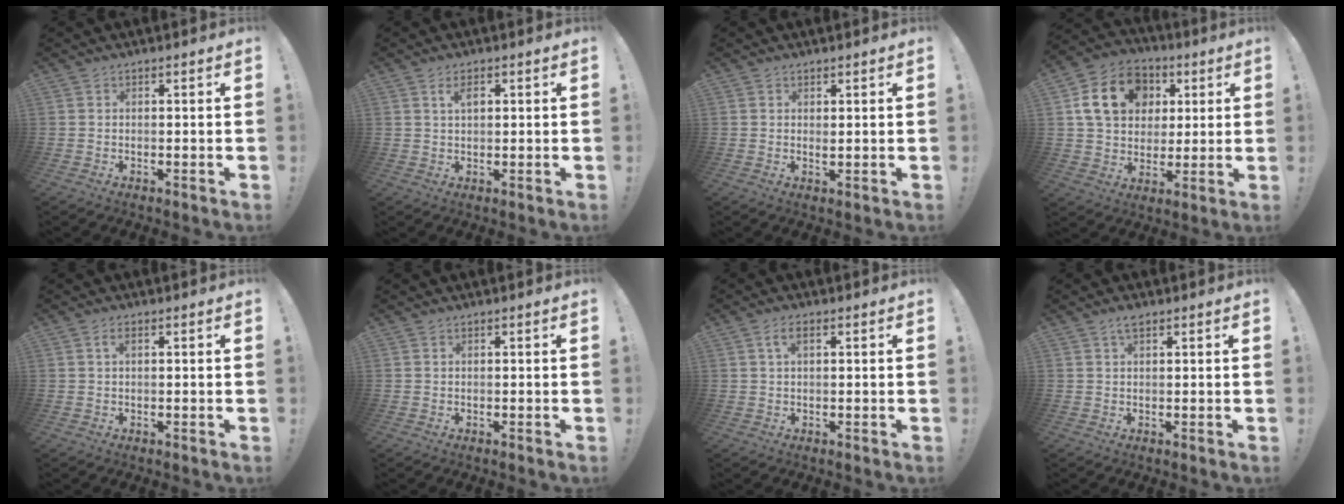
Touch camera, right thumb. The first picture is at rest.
{"total": 3.0, "force": [1.4, 1.4, 2.3], "torque": [-0.041, 0.003, 0.021]}
{"total": 1.0, "force": [0.8, 0.3, 0.5], "torque": [-0.003, -0.008, 0.014]}
{"total": 16.9, "force": [5.4, 13.3, 8.9], "torque": [-0.125, -0.003, 0.111]}
{"total": 1.5, "force": [0.5, 0.5, 1.3], "torque": [-0.019, 0.001, 0.005]}
{"total": 0.0}
{"total": 3.1, "force": [1.1, 1.3, 2.6], "torque": [-0.044, 0.003, 0.017]}
{"total": 2.5, "force": [1.6, 0.9, 1.7], "torque": [-0.027, -0.001, 0.027]}